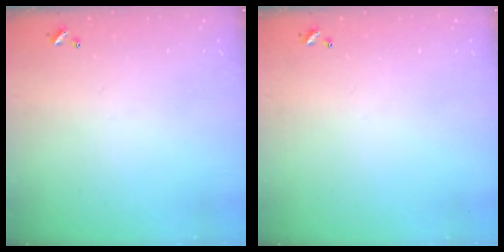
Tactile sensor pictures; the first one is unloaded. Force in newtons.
{"total": 0.0}